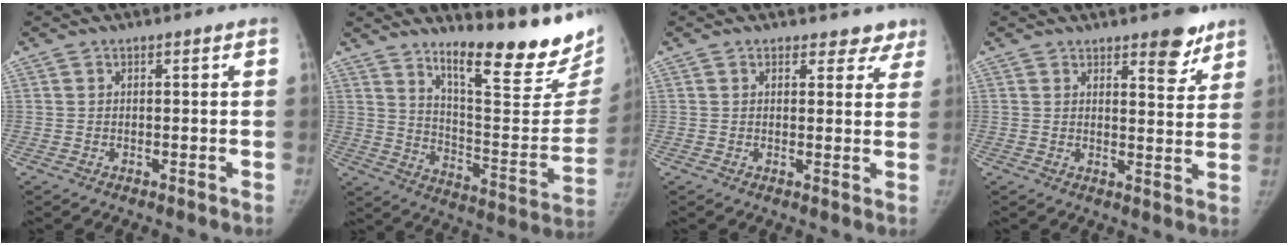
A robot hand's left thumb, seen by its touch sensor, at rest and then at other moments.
{"total": 23.3, "force": [17.9, 5.0, 14.1], "torque": [-0.166, -0.136, 0.260]}
{"total": 5.1, "force": [4.1, 2.8, 1.0], "torque": [0.032, -0.015, 0.039]}
{"total": 6.6, "force": [4.6, 2.4, 4.0], "torque": [-0.026, -0.031, 0.059]}